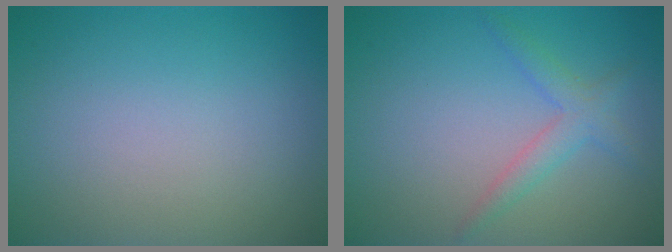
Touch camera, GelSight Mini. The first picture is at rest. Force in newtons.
{"total": 2.2, "press": 2.2, "slide": 0.1}